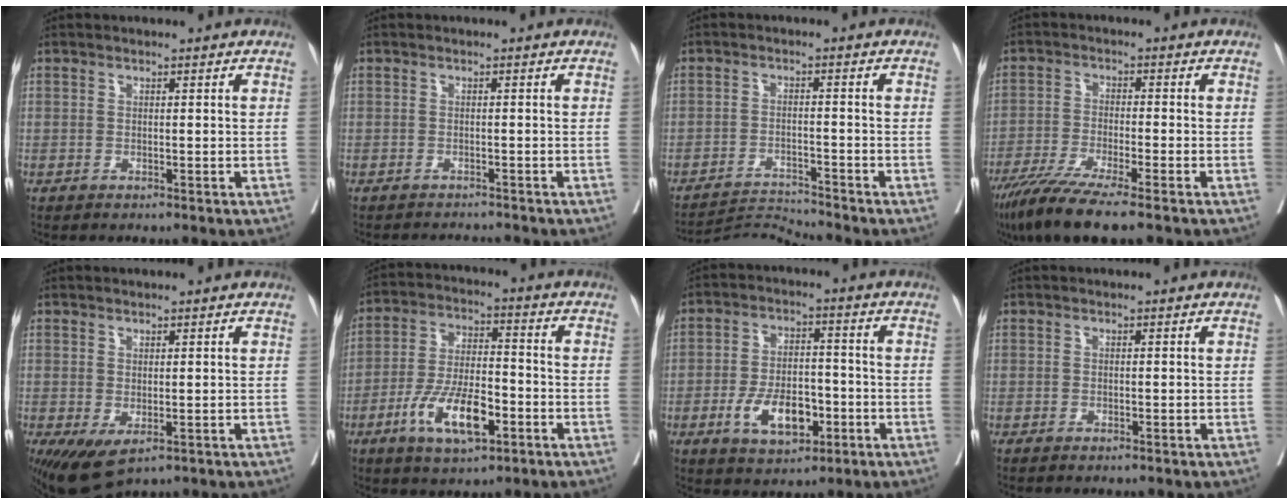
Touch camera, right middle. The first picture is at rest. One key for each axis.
{"total": 2.8, "fx": -2.8, "fy": -0.5, "fz": 0.0, "tx": 0.002, "ty": -0.011, "tz": -0.041}
{"total": 5.2, "fx": -4.3, "fy": -2.5, "fz": -1.4, "tx": 0.016, "ty": -0.012, "tz": -0.078}
{"total": 10.0, "fx": -7.6, "fy": -0.2, "fz": 6.6, "tx": -0.107, "ty": -0.028, "tz": -0.129}
{"total": 5.3, "fx": -2.0, "fy": 2.1, "fz": 4.4, "tx": -0.071, "ty": -0.016, "tz": -0.019}
{"total": 11.0, "fx": -4.9, "fy": 3.6, "fz": 9.2, "tx": -0.180, "ty": -0.002, "tz": -0.086}
{"total": 8.9, "fx": -3.4, "fy": 4.4, "fz": 6.9, "tx": -0.125, "ty": 0.004, "tz": -0.053}
{"total": 0.7, "fx": -0.5, "fy": 0.1, "fz": 0.5, "tx": -0.006, "ty": -0.002, "tz": -0.007}